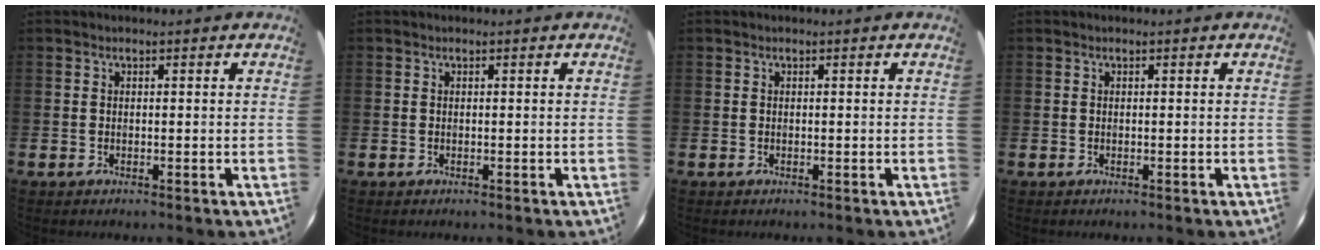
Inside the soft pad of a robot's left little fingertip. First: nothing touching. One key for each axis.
{"total": 0.0}
{"total": 0.0}
{"total": 0.0}